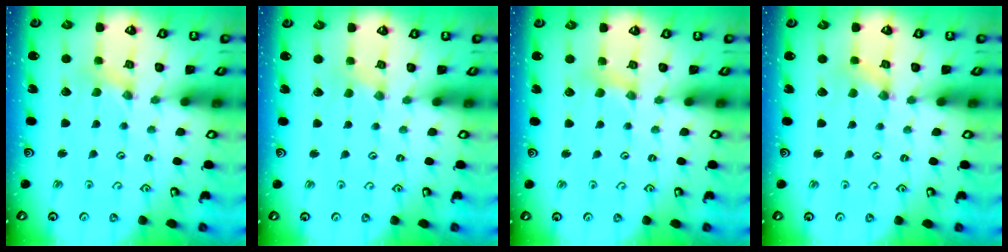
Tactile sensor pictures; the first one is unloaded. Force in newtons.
{"total": 0.0}
{"total": 3.6, "press": 3.6, "slide": 0.5}
{"total": 1.6, "press": 1.5, "slide": 0.2}